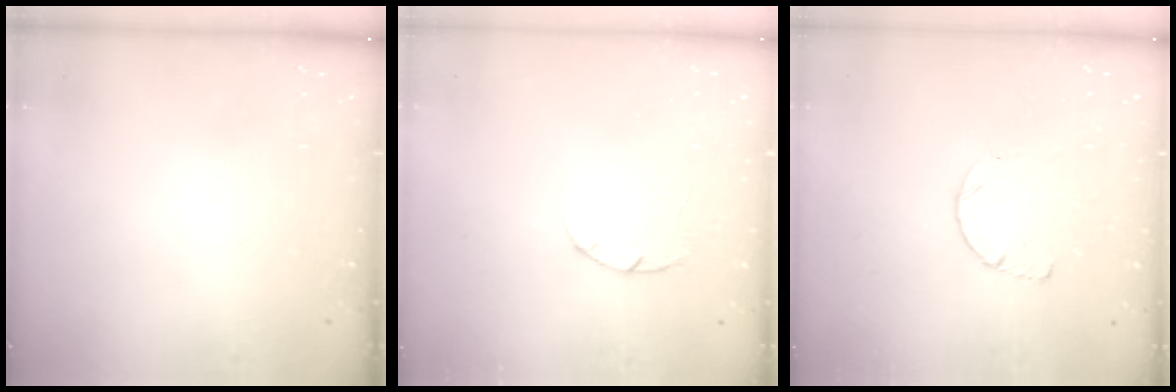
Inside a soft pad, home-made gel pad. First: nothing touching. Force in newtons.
{"total": 2.0, "press": 1.9, "slide": 0.4}
{"total": 2.5, "press": 2.5, "slide": 0.3}